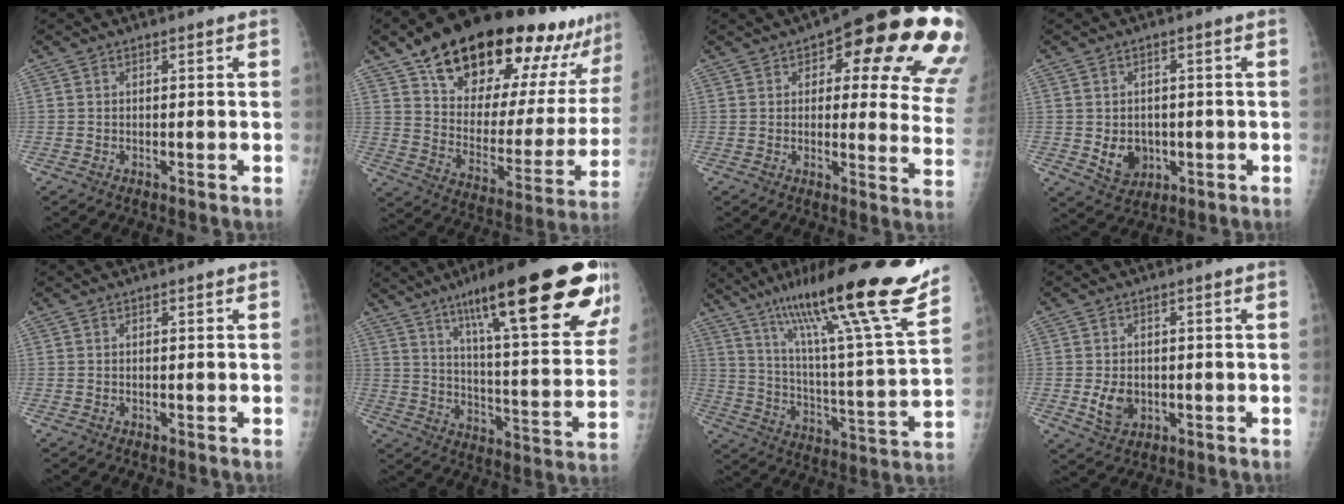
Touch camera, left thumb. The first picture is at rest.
{"total": 30.6, "force": [20.5, 11.6, 19.5], "torque": [-0.262, -0.060, 0.310]}
{"total": 23.9, "force": [10.4, 8.7, 19.8], "torque": [-0.185, -0.016, 0.121]}
{"total": 5.9, "force": [-0.9, 4.9, 3.2], "torque": [-0.025, 0.000, 0.000]}
{"total": 0.0}
{"total": 29.9, "force": [17.4, 5.8, 23.7], "torque": [-0.310, -0.042, 0.261]}
{"total": 27.5, "force": [19.7, 2.2, 19.1], "torque": [-0.291, -0.077, 0.312]}
{"total": 5.0, "force": [-0.8, 3.8, 3.1], "torque": [-0.041, -0.002, -0.006]}